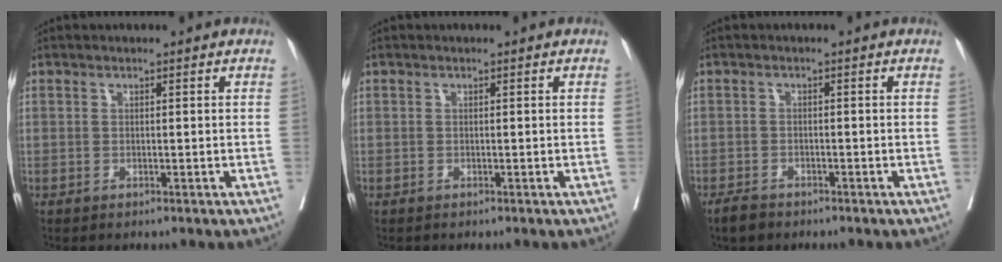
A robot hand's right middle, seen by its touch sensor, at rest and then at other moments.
{"total": 0.0}
{"total": 2.1, "force": [-1.8, 0.8, 0.7], "torque": [-0.020, -0.002, -0.029]}